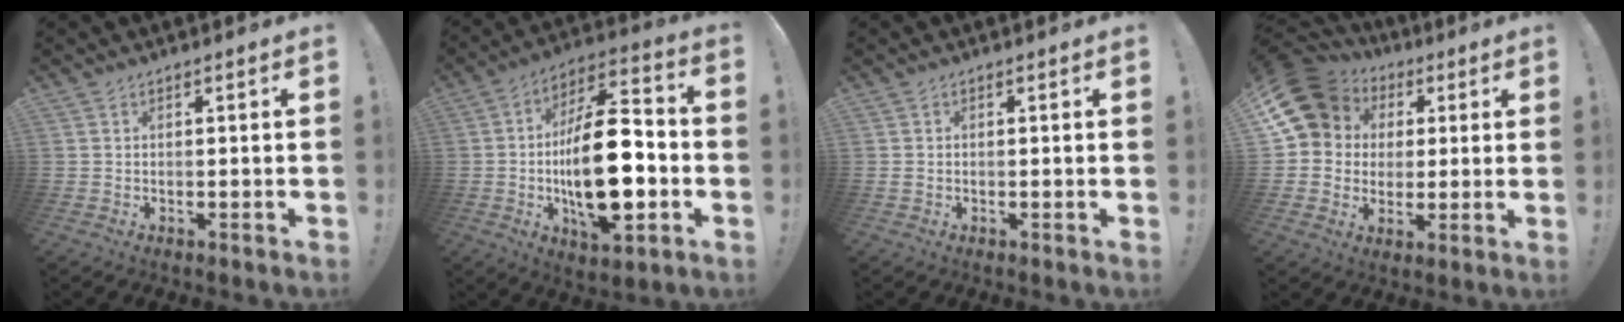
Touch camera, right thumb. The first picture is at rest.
{"total": 23.9, "force": [-3.8, 10.5, 21.1], "torque": [-0.364, 0.012, -0.059]}
{"total": 0.8, "force": [-0.1, 0.4, 0.7], "torque": [-0.013, 0.001, -0.002]}
{"total": 14.7, "force": [4.9, 12.2, 6.6], "torque": [-0.108, -0.025, 0.102]}